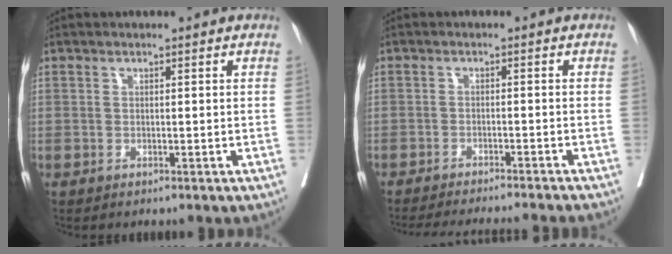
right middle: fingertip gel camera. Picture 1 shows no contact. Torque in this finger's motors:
{"motor_torque": [0.98, -1.16, 0.11, 0.05]}